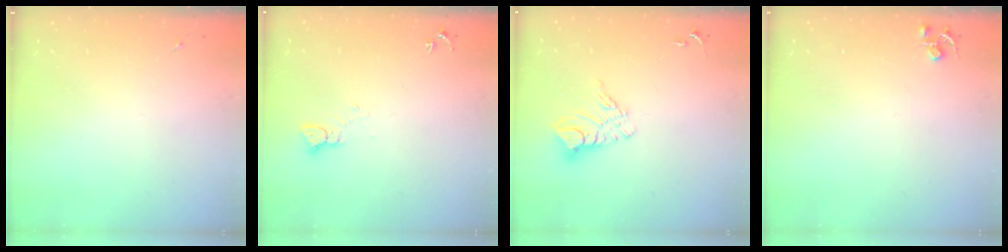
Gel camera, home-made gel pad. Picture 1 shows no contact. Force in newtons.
{"total": 2.4, "press": 2.4, "slide": 0.2}
{"total": 9.8, "press": 9.8, "slide": 0.9}
{"total": 4.5, "press": 4.4, "slide": 0.5}